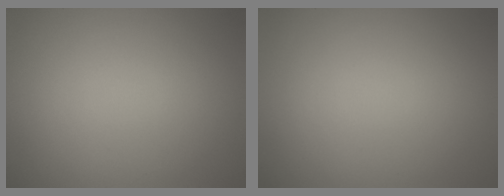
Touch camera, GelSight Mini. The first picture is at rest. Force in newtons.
{"total": 0.0}